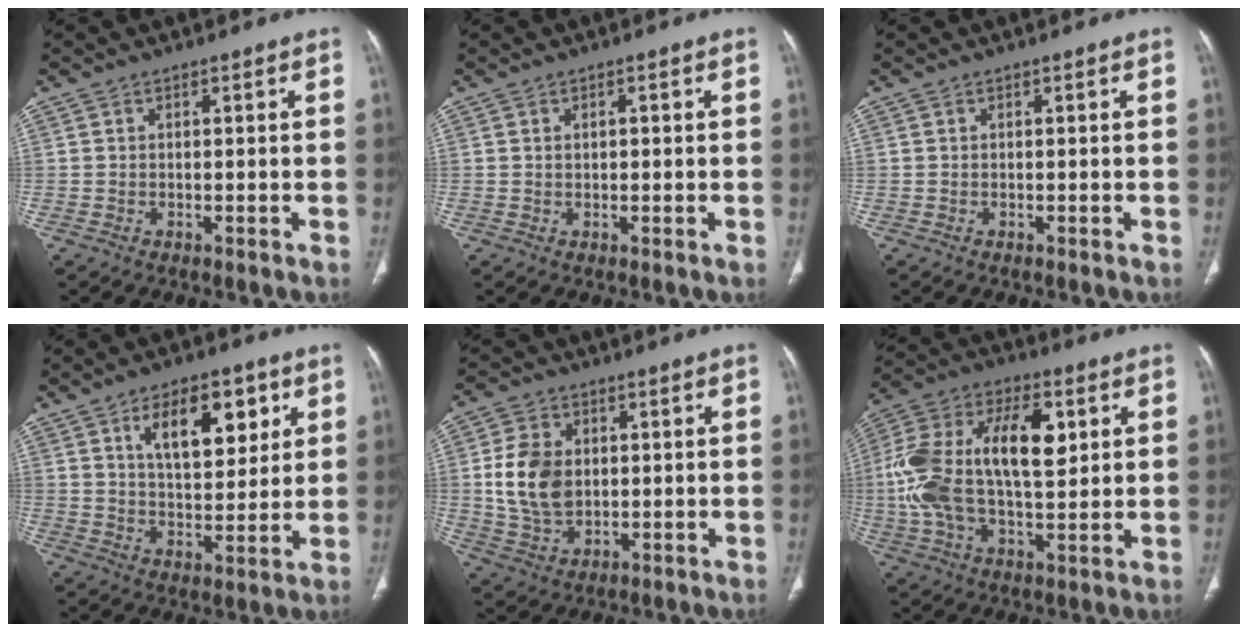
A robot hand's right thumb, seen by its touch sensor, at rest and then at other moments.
{"total": 1.2, "force": [0.3, 0.8, 0.9], "torque": [-0.017, 0.004, 0.006]}
{"total": 0.0}
{"total": 13.5, "force": [5.8, 7.0, 10.0], "torque": [-0.113, -0.025, 0.096]}
{"total": 10.7, "force": [1.0, 7.7, 7.3], "torque": [-0.126, -0.004, 0.026]}
{"total": 22.0, "force": [3.3, 11.2, 18.6], "torque": [-0.355, 0.015, 0.051]}